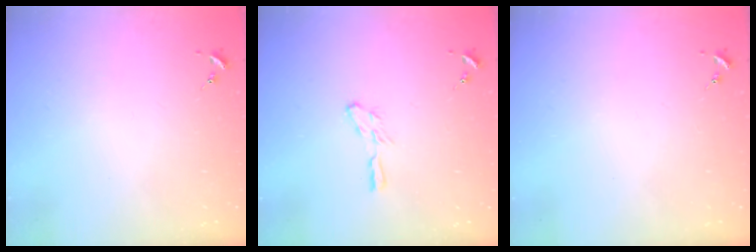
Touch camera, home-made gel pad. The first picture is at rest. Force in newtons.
{"total": 4.4, "press": 4.3, "slide": 0.3}
{"total": 0.0}